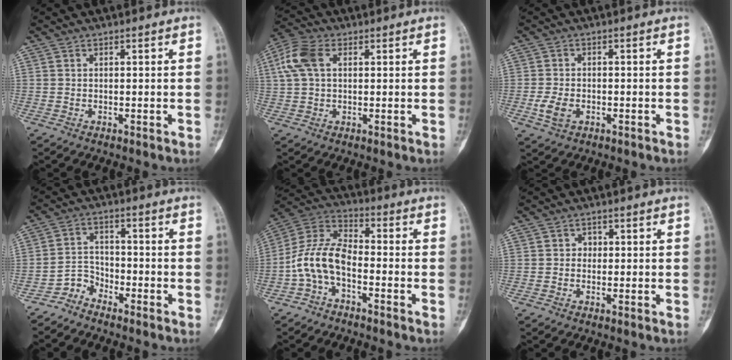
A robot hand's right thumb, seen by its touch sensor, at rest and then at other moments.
{"total": 8.1, "force": [2.2, 5.0, 6.0], "torque": [-0.138, 0.021, 0.041]}
{"total": 4.1, "force": [-1.3, 2.7, 2.9], "torque": [-0.063, 0.003, -0.021]}
{"total": 3.9, "force": [-3.5, 1.9, -0.1], "torque": [0.012, 0.031, -0.073]}
{"total": 10.3, "force": [-3.3, 5.6, 7.9], "torque": [-0.161, 0.050, -0.077]}
{"total": 1.4, "force": [0.1, 1.3, 0.6], "torque": [0.001, 0.004, -0.003]}